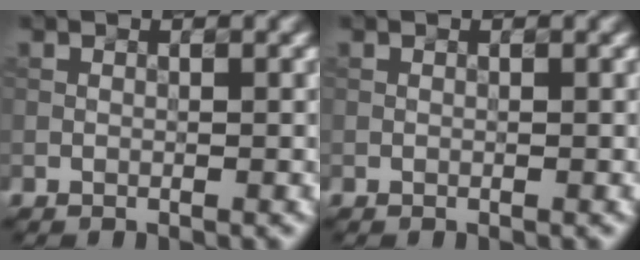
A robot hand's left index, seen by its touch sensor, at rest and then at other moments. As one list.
[{"total": 0.0}]